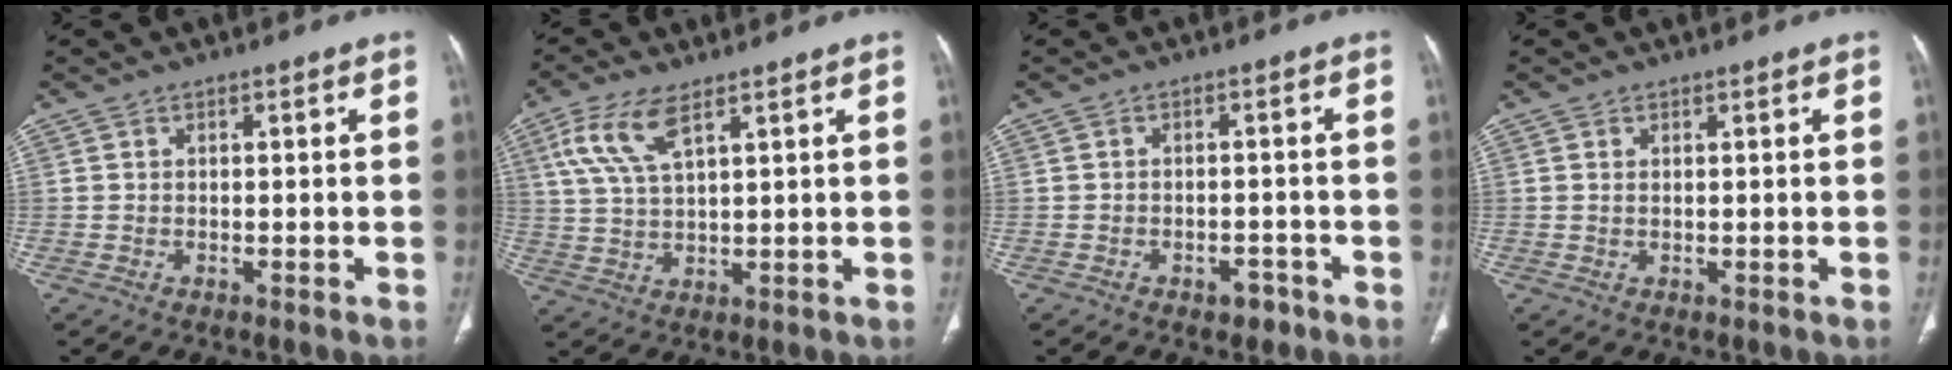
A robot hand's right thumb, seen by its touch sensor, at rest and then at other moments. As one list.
[{"total": 8.7, "force": [4.4, 3.3, 6.8], "torque": [-0.153, -0.005, 0.095]}, {"total": 3.0, "force": [-1.9, 1.9, 1.4], "torque": [-0.008, 0.013, -0.020]}, {"total": 0.5, "force": [0.2, 0.3, 0.4], "torque": [-0.011, 0.002, 0.004]}]